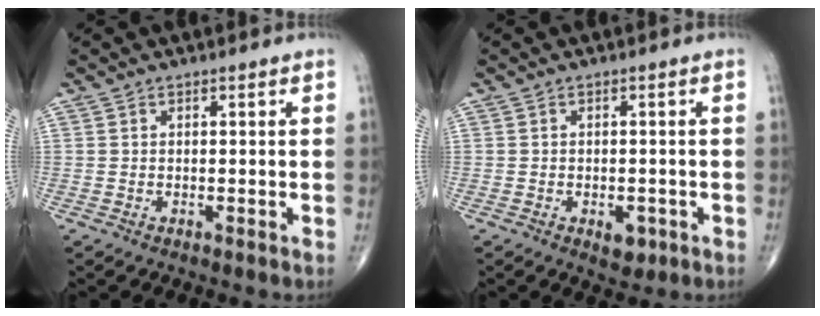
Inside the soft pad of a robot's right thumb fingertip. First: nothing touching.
{"total": 3.1, "force": [-1.3, 1.8, 2.2], "torque": [-0.020, 0.001, -0.011]}